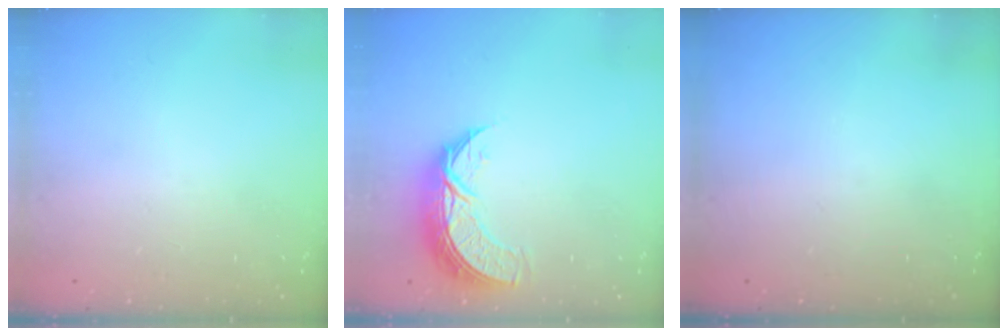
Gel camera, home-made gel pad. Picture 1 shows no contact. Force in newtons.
{"total": 9.2, "press": 9.2, "slide": 0.6}
{"total": 0.0}